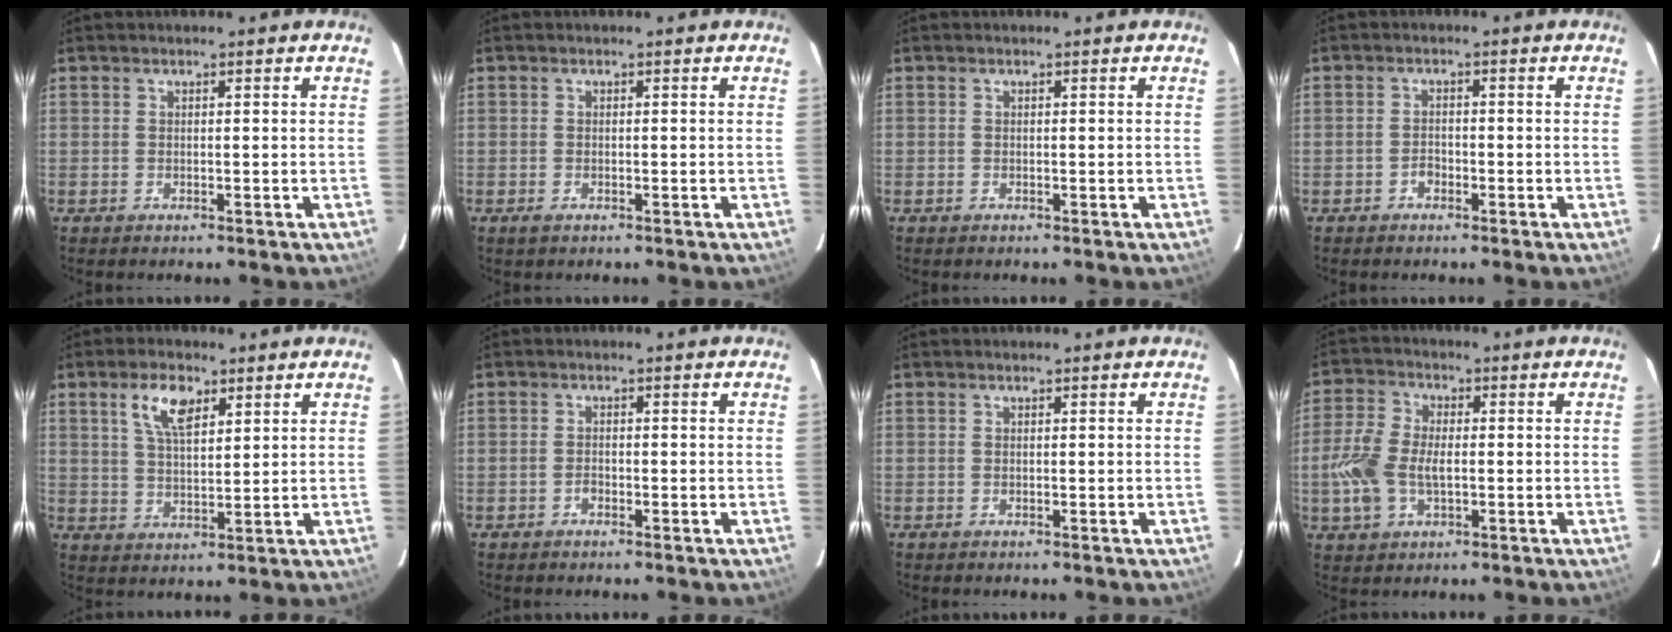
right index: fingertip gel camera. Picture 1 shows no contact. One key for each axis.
{"total": 1.1, "fx": -0.7, "fy": 0.5, "fz": 0.7, "tx": -0.013, "ty": -0.002, "tz": -0.014}
{"total": 0.0}
{"total": 1.8, "fx": -1.2, "fy": 1.2, "fz": 0.6, "tx": -0.013, "ty": 0.005, "tz": -0.020}
{"total": 7.0, "fx": 3.7, "fy": 3.1, "fz": 5.1, "tx": -0.096, "ty": 0.011, "tz": 0.071}
{"total": 1.1, "fx": -0.8, "fy": 0.6, "fz": 0.4, "tx": -0.010, "ty": 0.003, "tz": -0.015}
{"total": 0.0}
{"total": 9.5, "fx": -1.6, "fy": 5.8, "fz": 7.3, "tx": -0.166, "ty": 0.007, "tz": -0.028}